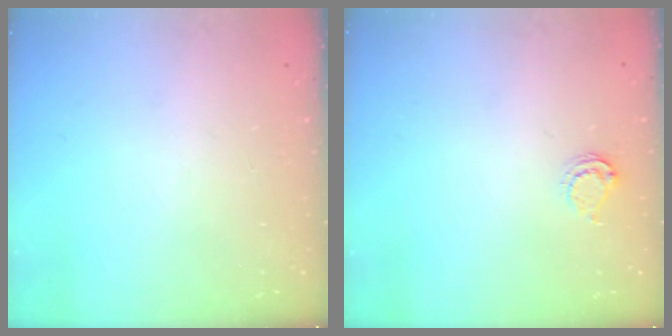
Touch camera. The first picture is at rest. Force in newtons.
{"total": 5.1, "press": 5.1, "slide": 0.4}